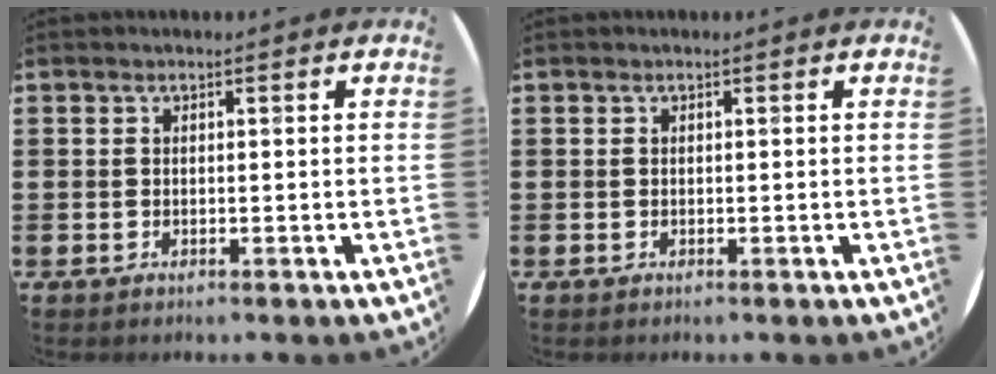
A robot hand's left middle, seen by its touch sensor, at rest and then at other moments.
{"total": 0.0}